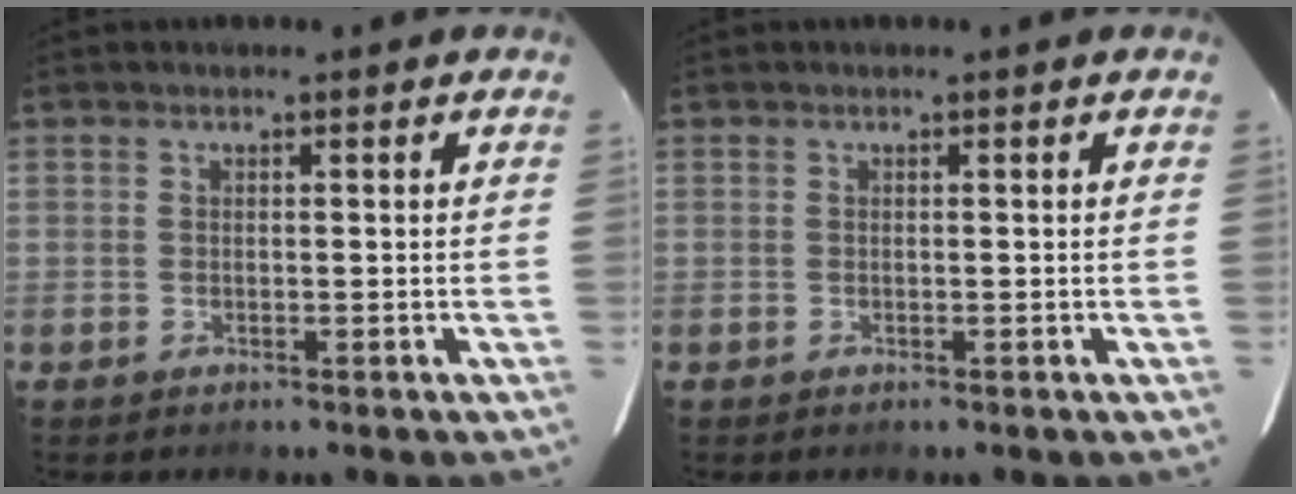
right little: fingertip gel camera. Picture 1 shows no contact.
{"total": 0.0}